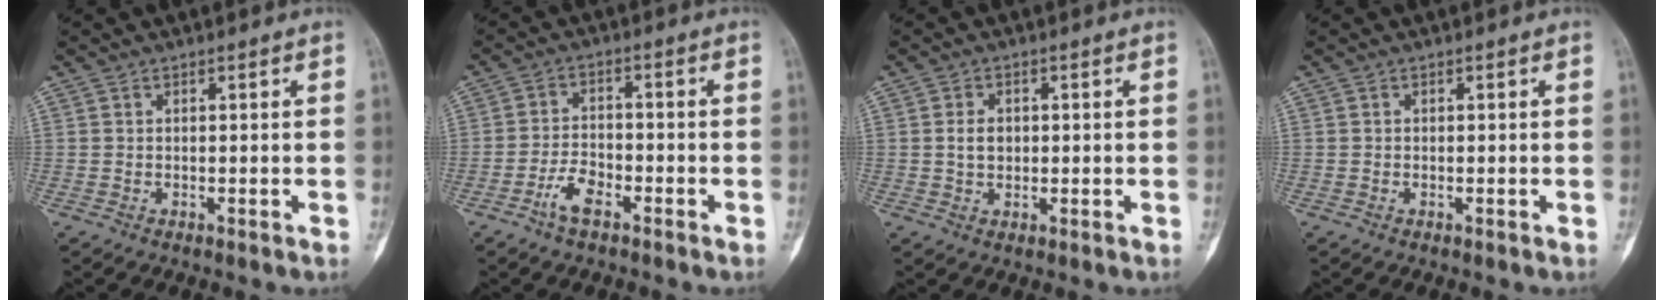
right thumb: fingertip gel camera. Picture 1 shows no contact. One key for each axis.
{"total": 5.1, "fx": -3.2, "fy": 2.3, "fz": 3.3, "tx": -0.060, "ty": 0.021, "tz": -0.061}
{"total": 3.1, "fx": 0.2, "fy": 2.3, "fz": 2.1, "tx": -0.032, "ty": 0.005, "tz": 0.005}
{"total": 0.0}